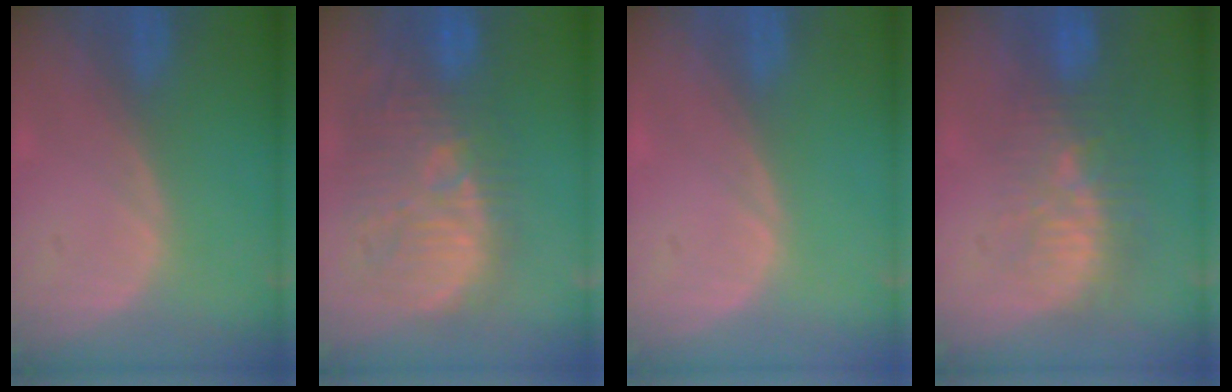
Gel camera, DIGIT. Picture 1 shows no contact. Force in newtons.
{"total": 12.3, "press": 11.7, "slide": 3.8}
{"total": 0.0}
{"total": 9.3, "press": 8.6, "slide": 3.7}